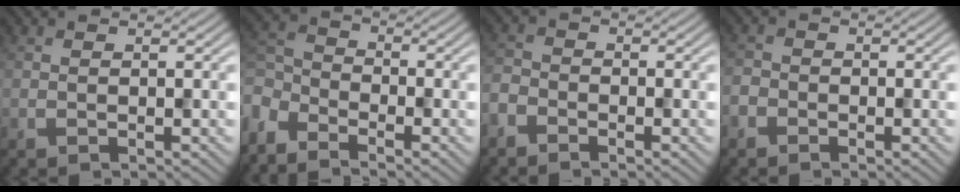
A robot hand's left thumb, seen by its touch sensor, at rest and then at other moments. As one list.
[{"total": 6.0, "force": [-4.8, 2.8, 2.4], "torque": [-0.072, -0.010, -0.114]}, {"total": 2.6, "force": [-2.3, 1.1, 0.8], "torque": [-0.019, -0.005, -0.060]}, {"total": 1.8, "force": [-1.4, 1.1, 0.5], "torque": [-0.010, 0.000, -0.037]}]